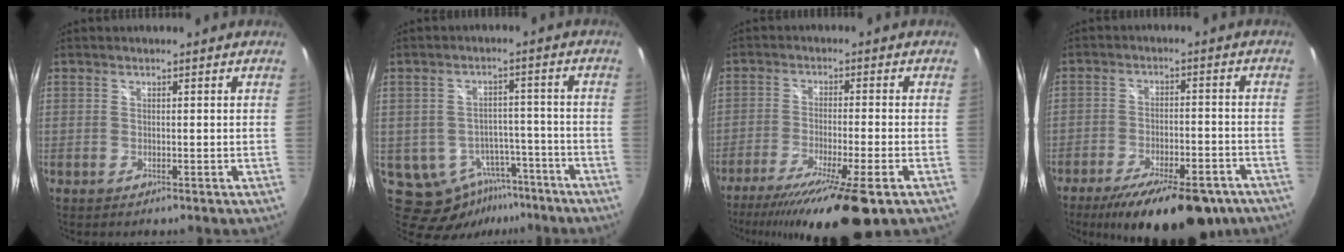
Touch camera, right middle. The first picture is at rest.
{"total": 11.1, "force": [-6.3, 8.1, 4.2], "torque": [-0.090, 0.015, -0.061]}
{"total": 16.9, "force": [-12.1, 1.3, 11.7], "torque": [-0.217, -0.047, -0.194]}
{"total": 19.6, "force": [-14.2, 7.0, 11.5], "torque": [-0.201, -0.032, -0.197]}